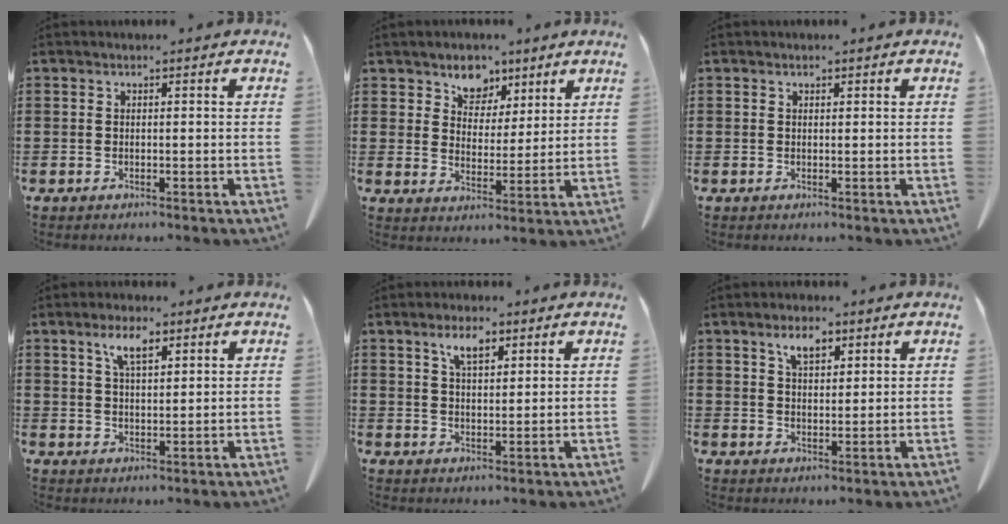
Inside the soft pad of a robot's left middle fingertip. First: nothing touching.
{"total": 5.8, "force": [4.1, 3.9, 1.2], "torque": [-0.043, -0.007, 0.072]}
{"total": 0.5, "force": [0.4, 0.3, 0.2], "torque": [-0.005, 0.000, 0.010]}
{"total": 5.0, "force": [3.0, 1.6, 3.6], "torque": [-0.072, 0.002, 0.051]}
{"total": 4.5, "force": [2.8, 1.8, 3.1], "torque": [-0.060, 0.002, 0.048]}
{"total": 4.3, "force": [2.7, 2.0, 2.7], "torque": [-0.053, 0.002, 0.047]}